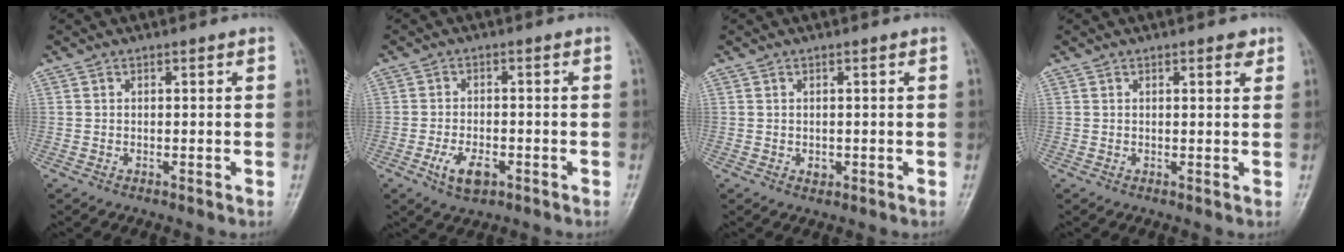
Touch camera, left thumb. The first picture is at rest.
{"total": 5.1, "force": [-2.2, 2.7, 3.8], "torque": [-0.069, 0.003, -0.036]}
{"total": 1.4, "force": [0.2, 1.0, 1.0], "torque": [-0.010, -0.002, 0.007]}
{"total": 2.0, "force": [1.2, 0.7, 1.4], "torque": [-0.014, -0.006, 0.015]}